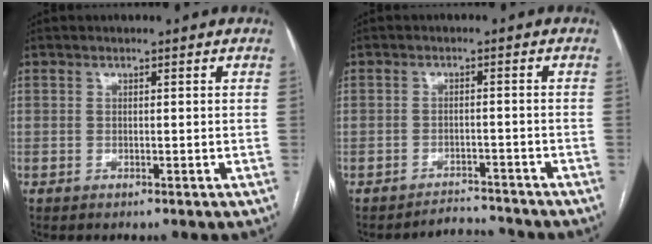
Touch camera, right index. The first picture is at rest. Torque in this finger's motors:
{"motor_torque": [-1.01, 0.45, -0.60, -0.18]}